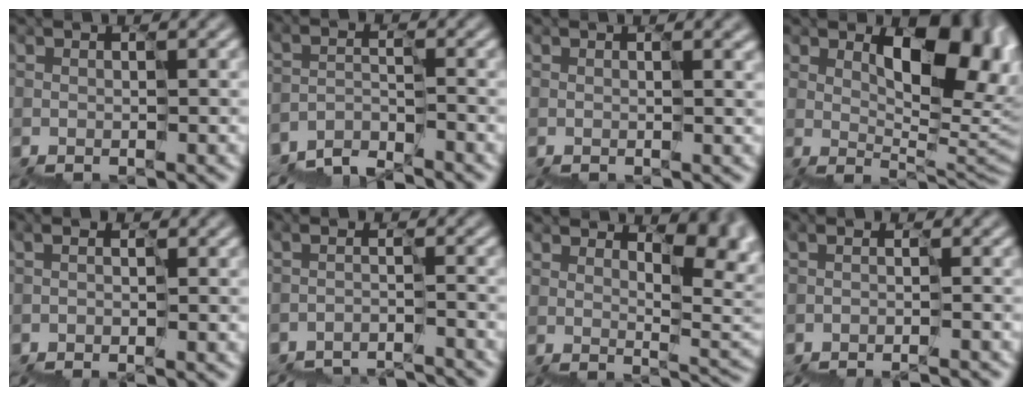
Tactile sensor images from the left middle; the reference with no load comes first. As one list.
[{"total": 3.9, "force": [-3.9, 0.0, -0.7], "torque": [0.001, 0.003, -0.075]}, {"total": 1.9, "force": [0.5, 0.9, 1.6], "torque": [-0.012, 0.009, 0.007]}, {"total": 9.2, "force": [3.0, 4.5, 7.5], "torque": [-0.096, -0.001, 0.056]}, {"total": 1.2, "force": [-1.0, 0.1, 0.6], "torque": [-0.023, -0.001, -0.025]}, {"total": 5.2, "force": [-5.1, 0.5, 0.9], "torque": [-0.020, -0.008, -0.079]}, {"total": 8.5, "force": [2.1, 4.4, 6.9], "torque": [-0.076, 0.012, 0.044]}, {"total": 3.1, "force": [-2.8, 0.3, 1.1], "torque": [-0.013, -0.007, -0.043]}]